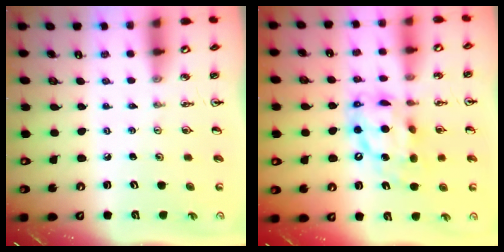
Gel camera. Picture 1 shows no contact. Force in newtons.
{"total": 13.6, "press": 13.6, "slide": 1.3}